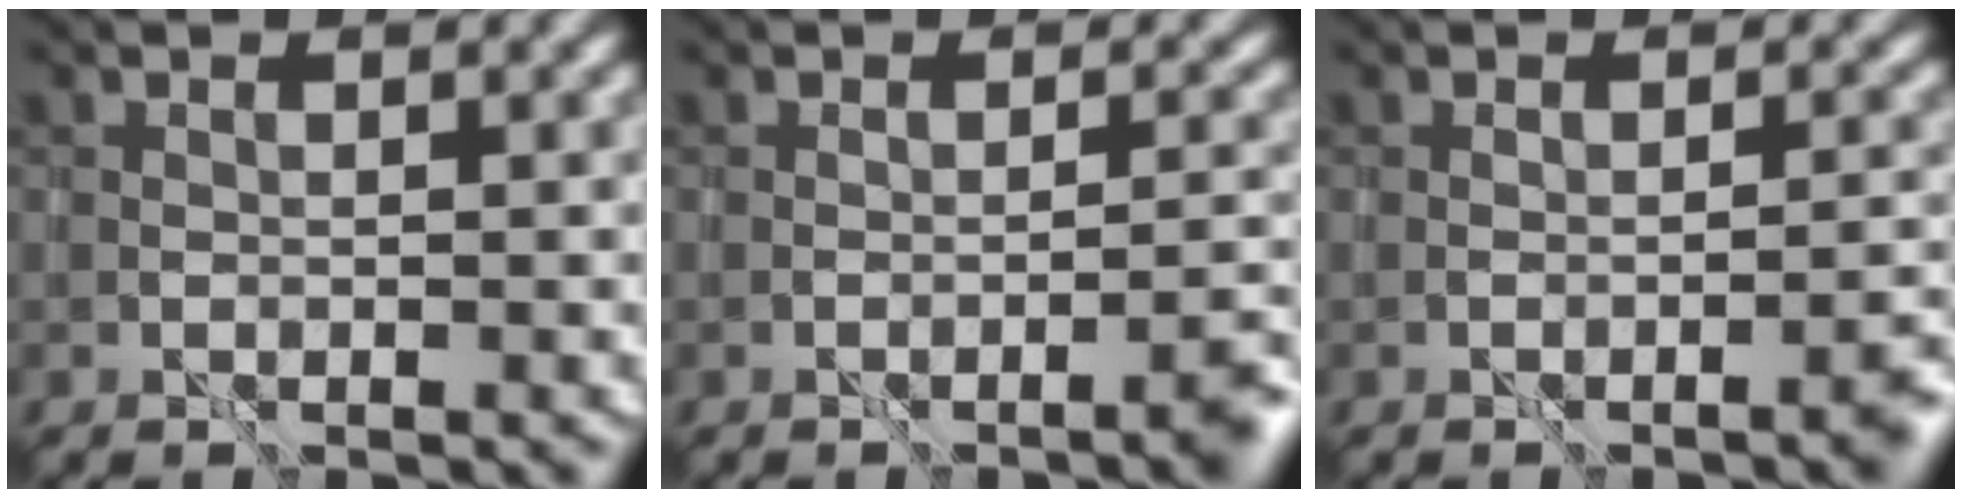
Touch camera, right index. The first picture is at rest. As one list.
[{"total": 2.1, "force": [-1.4, 0.1, 1.5], "torque": [-0.018, 0.006, -0.023]}, {"total": 1.7, "force": [-1.2, 0.0, 1.2], "torque": [-0.016, 0.004, -0.018]}]